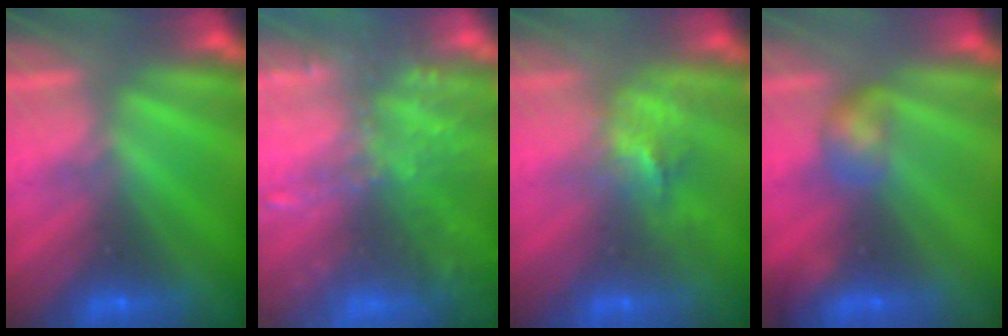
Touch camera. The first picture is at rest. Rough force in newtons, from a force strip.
{"total": 7.1}
{"total": 2.8}
{"total": 2.9}